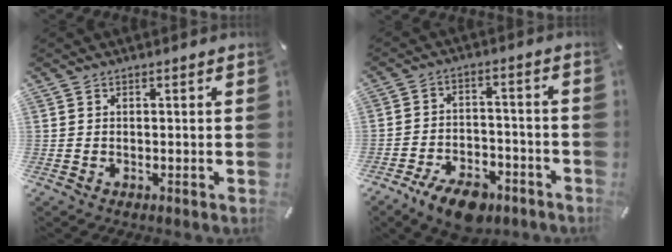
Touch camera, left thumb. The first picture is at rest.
{"total": 9.3, "force": [-6.3, 4.8, 4.9], "torque": [-0.080, 0.042, -0.109]}